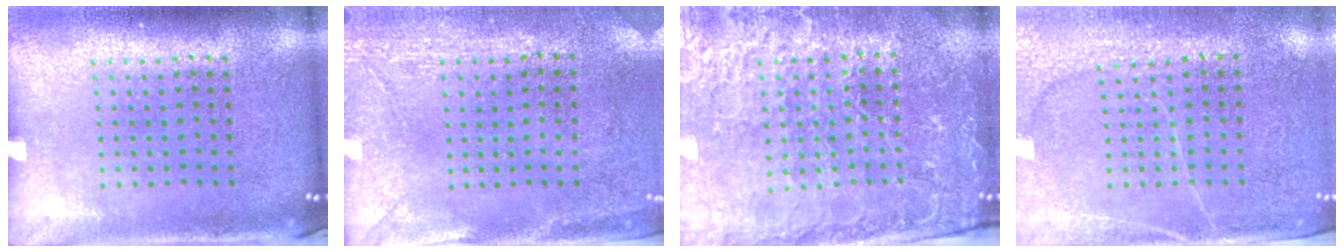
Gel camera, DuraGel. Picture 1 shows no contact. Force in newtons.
{"total": 2.9, "press": 2.3, "slide": 1.8}
{"total": 4.1, "press": 4.0, "slide": 1.0}
{"total": 2.9, "press": 2.7, "slide": 1.1}